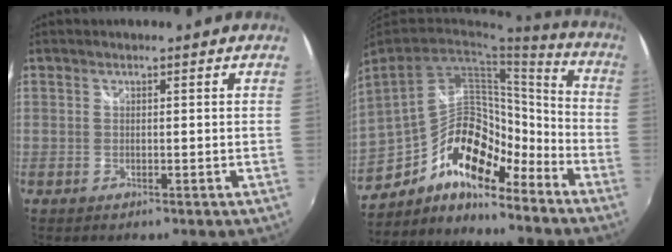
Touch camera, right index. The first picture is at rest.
{"total": 19.3, "force": [-12.4, 9.6, 11.2], "torque": [-0.226, 0.018, -0.212]}